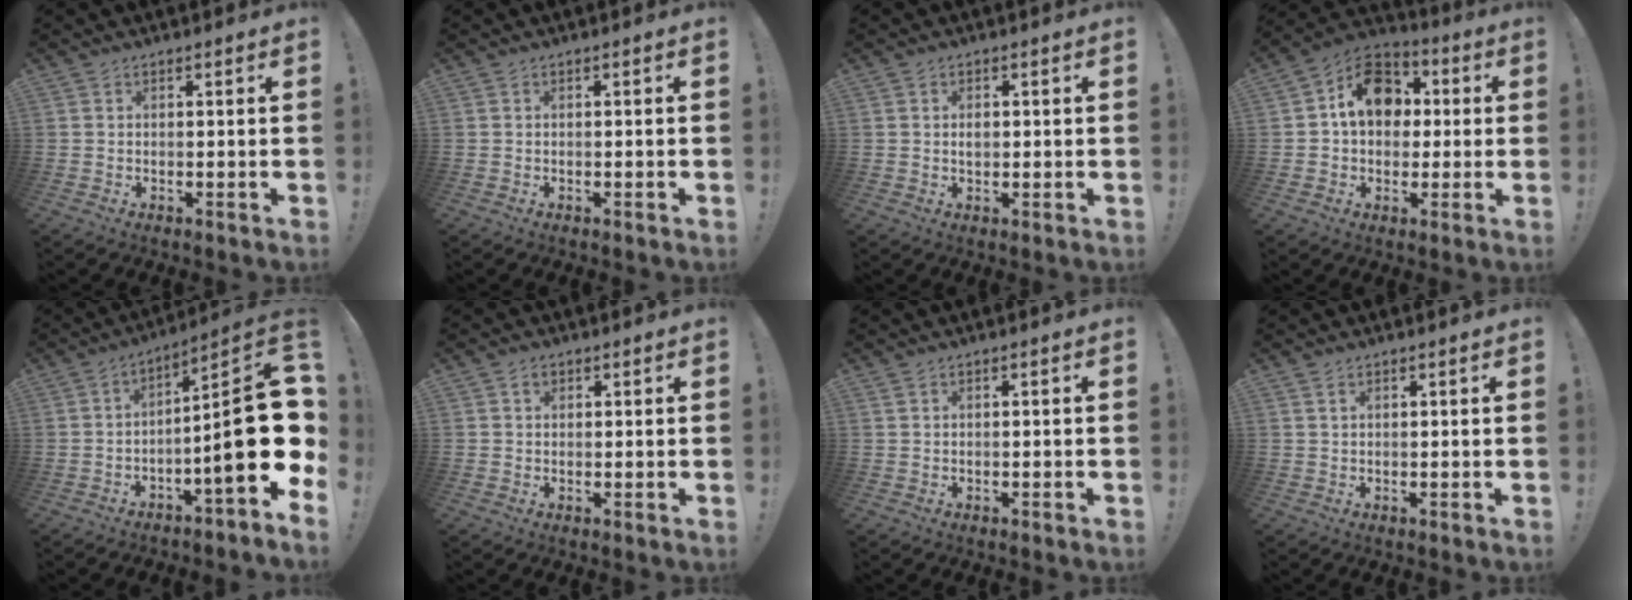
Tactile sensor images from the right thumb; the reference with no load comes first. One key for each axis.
{"total": 0.0}
{"total": 1.6, "fx": 0.0, "fy": 1.2, "fz": 1.2, "tx": -0.011, "ty": 0.000, "tz": -0.002}
{"total": 13.8, "fx": 2.9, "fy": 10.9, "fz": 8.0, "tx": -0.110, "ty": 0.009, "tz": 0.059}
{"total": 21.5, "fx": -2.2, "fy": 4.5, "fz": 20.9, "tx": -0.315, "ty": 0.006, "tz": -0.034}
{"total": 1.4, "fx": 0.7, "fy": 1.0, "fz": 0.6, "tx": -0.004, "ty": -0.001, "tz": 0.012}
{"total": 0.7, "fx": -0.1, "fy": -0.1, "fz": 0.6, "tx": -0.016, "ty": 0.002, "tz": -0.002}
{"total": 1.4, "fx": 0.7, "fy": 0.5, "fz": 1.0, "tx": -0.015, "ty": -0.002, "tz": 0.012}